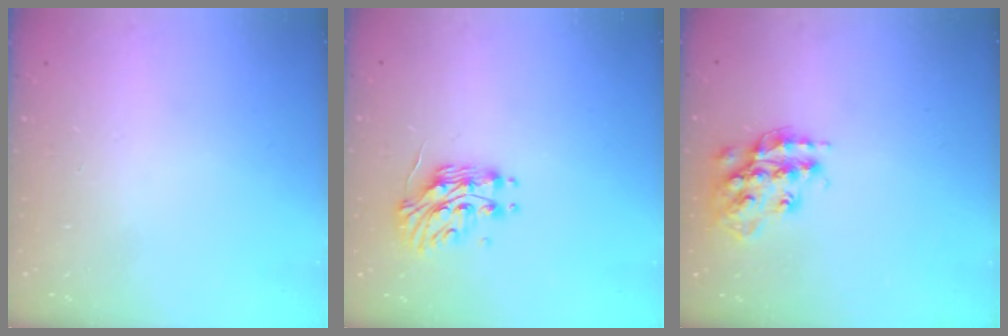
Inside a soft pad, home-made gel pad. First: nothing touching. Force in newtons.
{"total": 11.0, "press": 11.0, "slide": 0.9}
{"total": 16.3, "press": 16.3, "slide": 0.8}